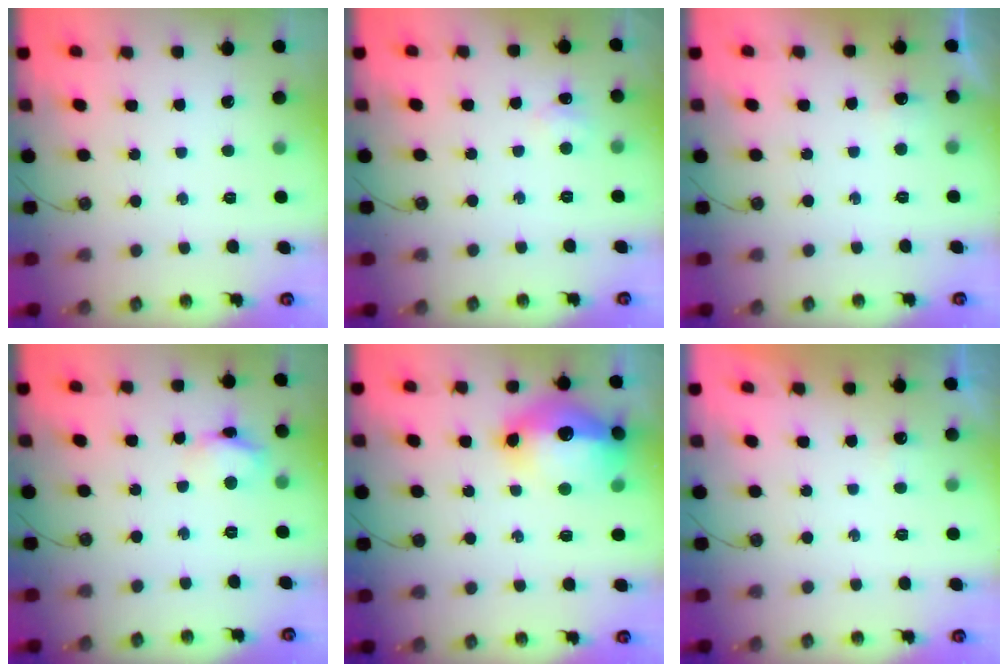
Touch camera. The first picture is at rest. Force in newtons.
{"total": 6.2, "press": 6.1, "slide": 1.0}
{"total": 4.4, "press": 4.3, "slide": 0.9}
{"total": 7.7, "press": 7.6, "slide": 0.5}
{"total": 18.2, "press": 18.1, "slide": 1.7}
{"total": 1.9, "press": 1.9, "slide": 0.3}